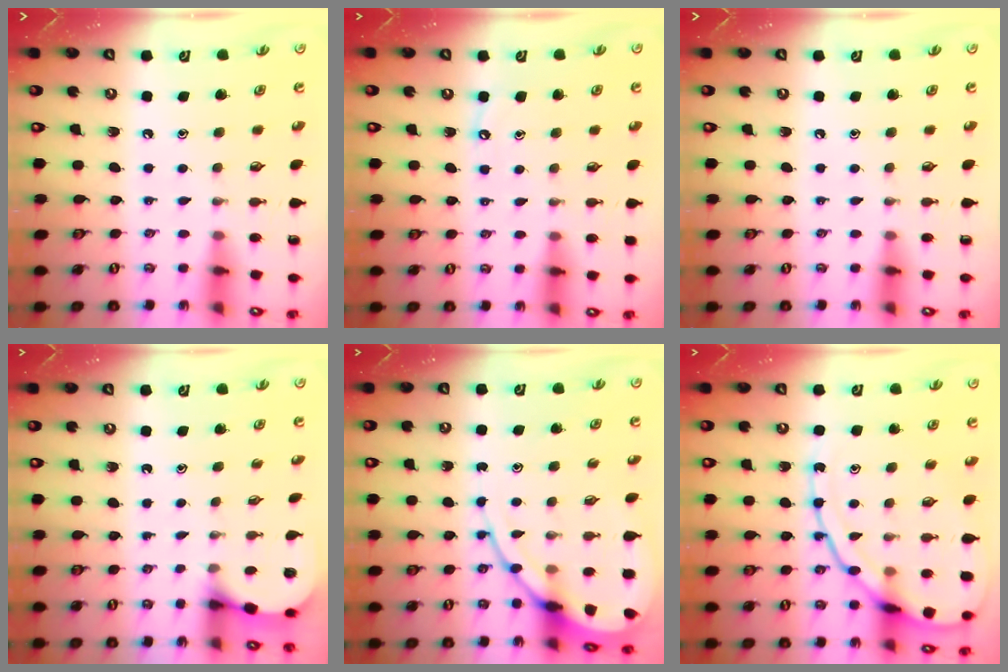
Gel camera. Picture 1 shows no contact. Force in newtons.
{"total": 2.6, "press": 2.6, "slide": 0.4}
{"total": 0.0}
{"total": 2.6, "press": 2.6, "slide": 0.2}
{"total": 10.4, "press": 10.4, "slide": 1.0}
{"total": 15.9, "press": 15.8, "slide": 1.4}